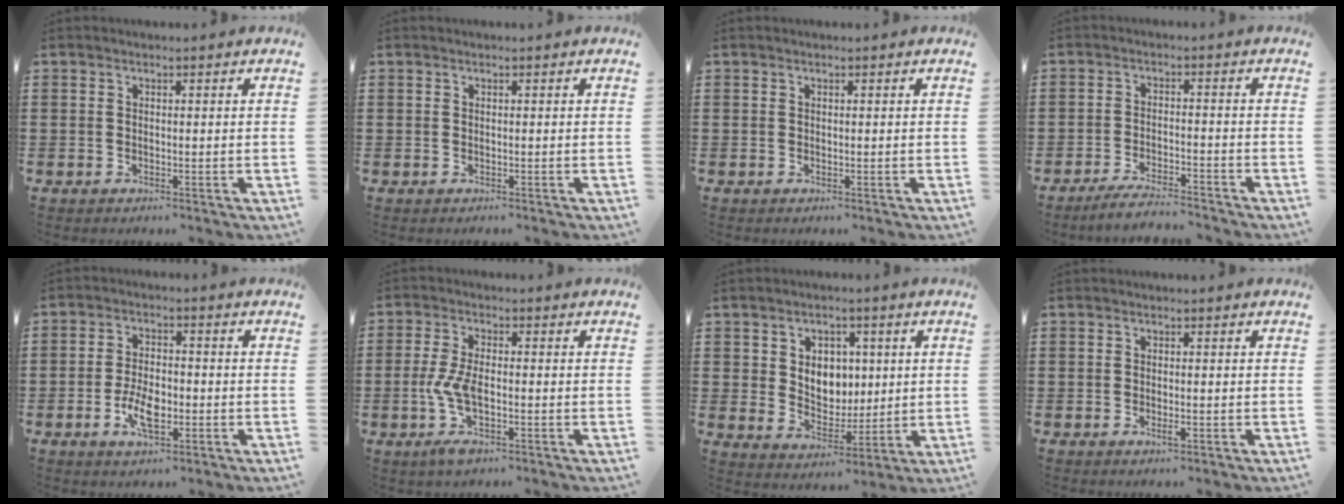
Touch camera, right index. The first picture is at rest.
{"total": 0.0}
{"total": 0.0}
{"total": 3.9, "force": [-3.8, 0.1, 1.2], "torque": [-0.029, -0.003, -0.076]}
{"total": 5.6, "force": [-1.7, 2.7, 4.7], "torque": [-0.092, 0.006, -0.032]}
{"total": 5.7, "force": [-1.7, 2.3, 5.0], "torque": [-0.118, -0.006, -0.038]}
{"total": 5.6, "force": [1.6, 4.9, 2.2], "torque": [-0.040, 0.008, 0.023]}
{"total": 1.2, "force": [-0.5, 0.3, 1.1], "torque": [-0.020, -0.004, -0.008]}